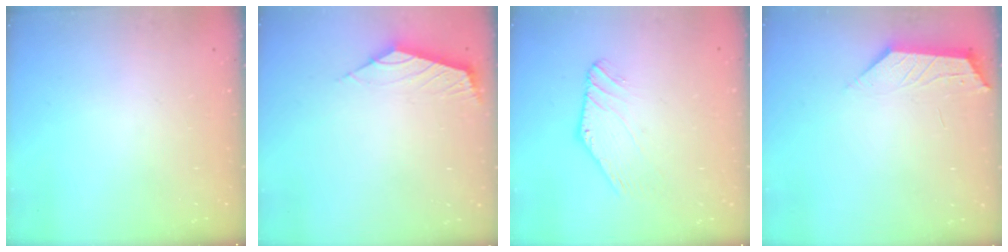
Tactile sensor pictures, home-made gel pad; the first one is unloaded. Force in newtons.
{"total": 2.3, "press": 2.3, "slide": 0.6}
{"total": 1.0, "press": 1.0, "slide": 0.1}
{"total": 2.0, "press": 2.0, "slide": 0.4}